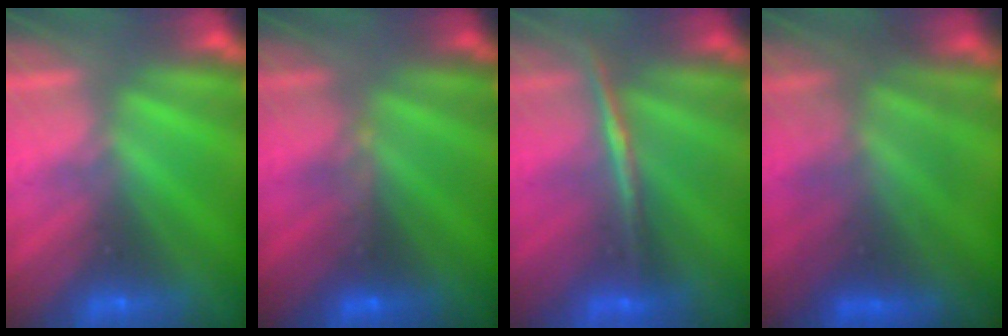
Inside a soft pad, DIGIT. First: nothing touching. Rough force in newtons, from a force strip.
{"total": 3.0}
{"total": 1.9}
{"total": 4.4}